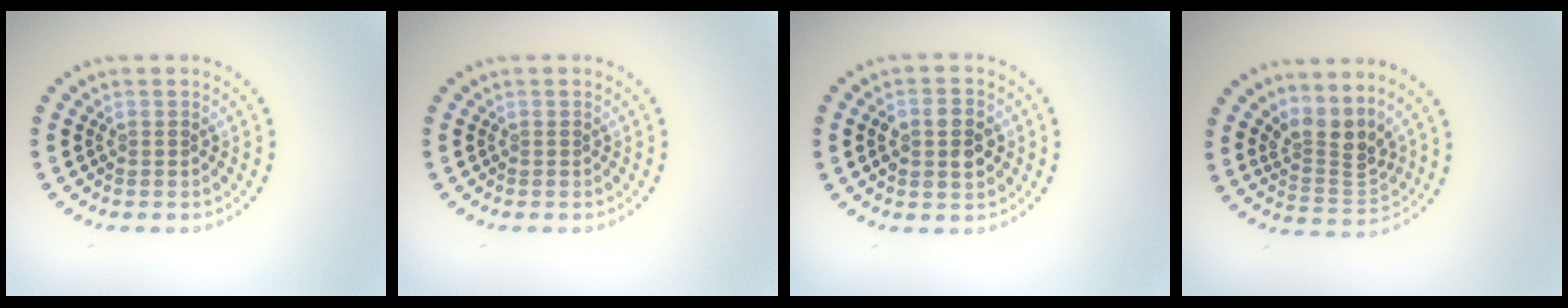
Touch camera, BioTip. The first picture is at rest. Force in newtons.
{"total": 0.0}
{"total": 3.8, "press": 3.8, "slide": 0.4}
{"total": 3.4, "press": 2.4, "slide": 2.4}